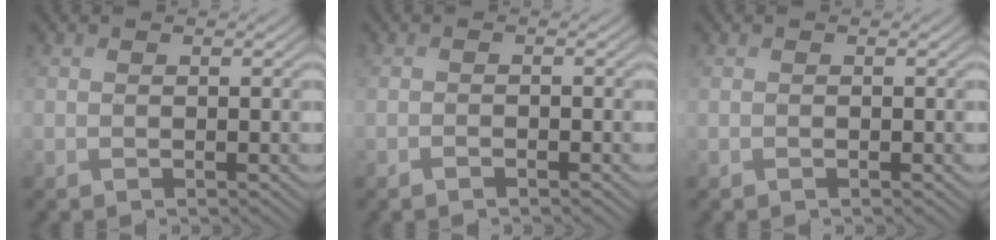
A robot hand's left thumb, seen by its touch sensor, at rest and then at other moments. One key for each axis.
{"total": 0.9, "fx": -0.8, "fy": 0.3, "fz": 0.3, "tx": -0.004, "ty": -0.003, "tz": -0.014}
{"total": 0.0}